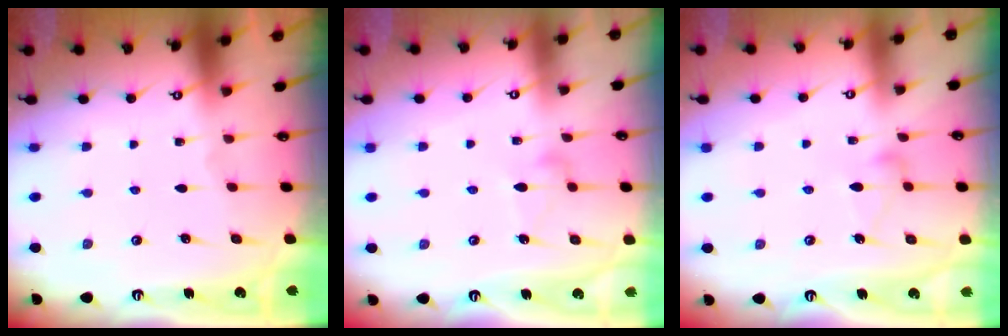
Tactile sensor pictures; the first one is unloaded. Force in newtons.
{"total": 6.6, "press": 6.5, "slide": 0.4}
{"total": 6.6, "press": 6.6, "slide": 0.3}